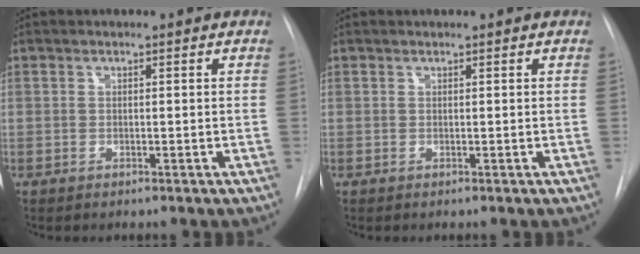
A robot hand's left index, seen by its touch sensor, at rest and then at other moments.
{"total": 0.5, "force": [0.5, 0.0, 0.1], "torque": [-0.002, 0.011, 0.010]}